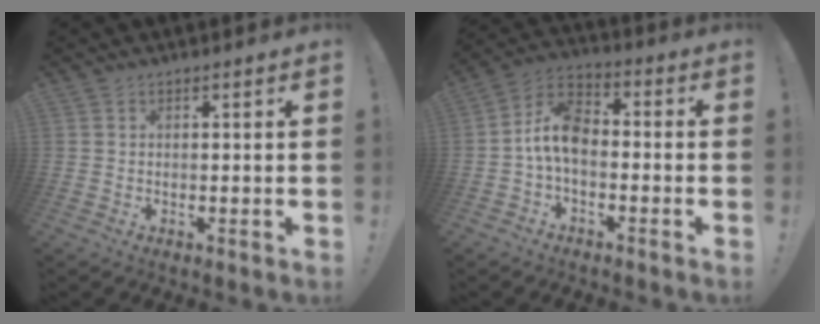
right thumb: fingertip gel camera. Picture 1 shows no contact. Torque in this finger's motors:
{"motor_torque": [1.30, 1.27, 0.84, -0.38, 0.05]}